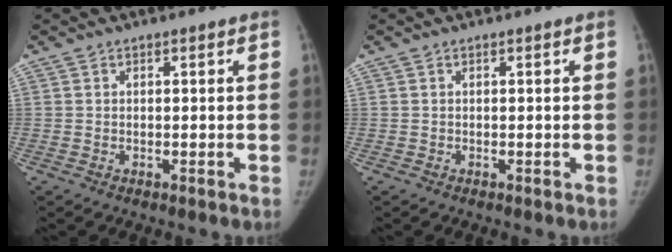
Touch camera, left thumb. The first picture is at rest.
{"total": 0.0}